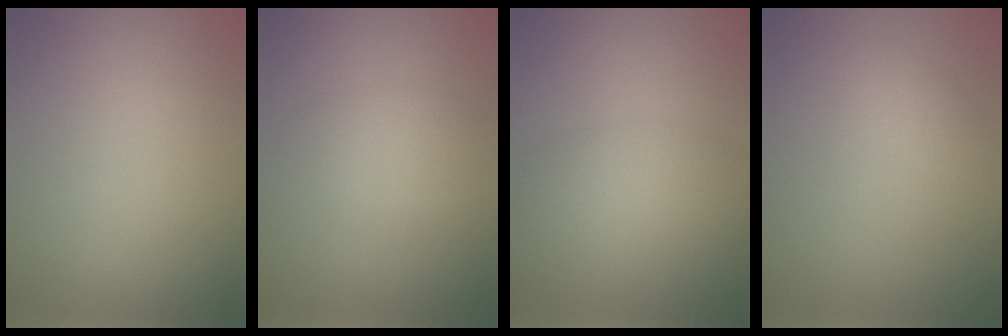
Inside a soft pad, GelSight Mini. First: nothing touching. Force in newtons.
{"total": 2.7, "press": 2.7, "slide": 0.1}
{"total": 4.0, "press": 4.0, "slide": 0.1}
{"total": 1.1, "press": 1.1, "slide": 0.0}